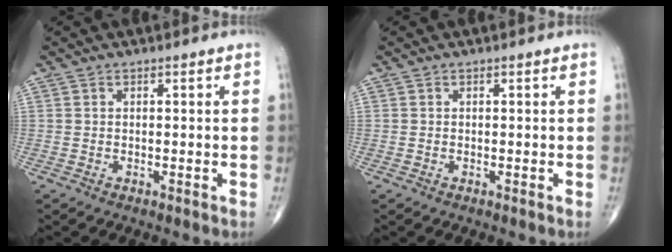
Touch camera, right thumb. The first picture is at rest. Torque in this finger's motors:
{"motor_torque": [-0.21, -0.10, -0.39, 0.04, -0.05]}